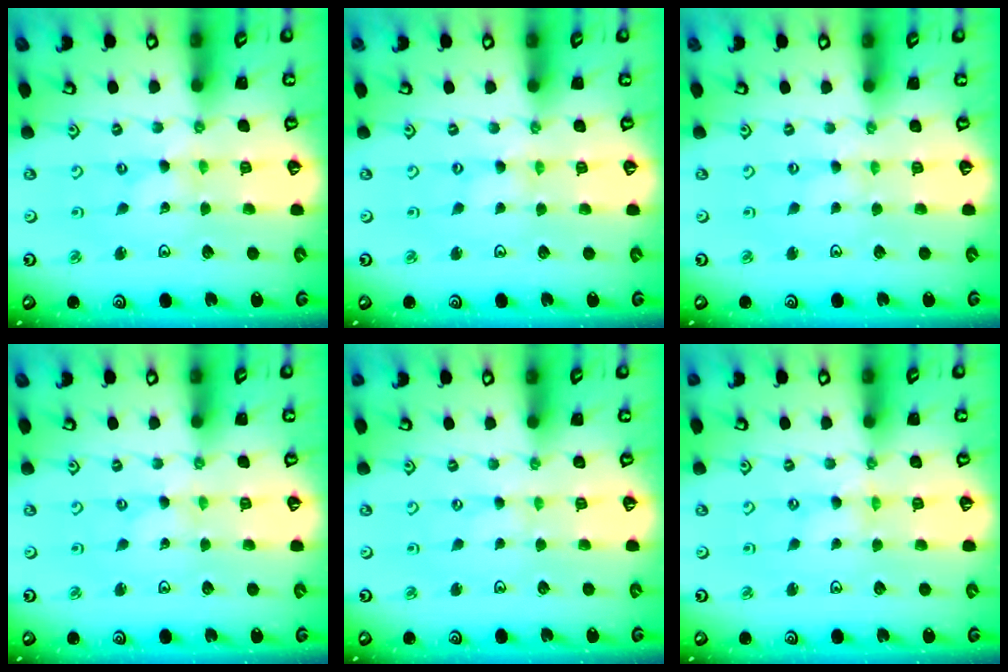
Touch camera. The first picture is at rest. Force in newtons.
{"total": 0.0}
{"total": 0.0}
{"total": 0.0}
{"total": 0.8, "press": 0.8, "slide": 0.1}
{"total": 0.0}